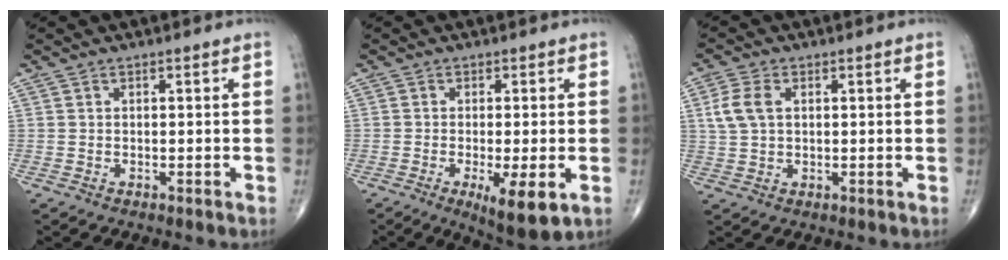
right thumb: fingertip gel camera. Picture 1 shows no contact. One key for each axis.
{"total": 8.1, "fx": -2.7, "fy": 2.0, "fz": 7.4, "tx": -0.111, "ty": -0.020, "tz": -0.039}
{"total": 5.3, "fx": 1.3, "fy": 3.3, "fz": 3.9, "tx": -0.090, "ty": 0.008, "tz": 0.024}